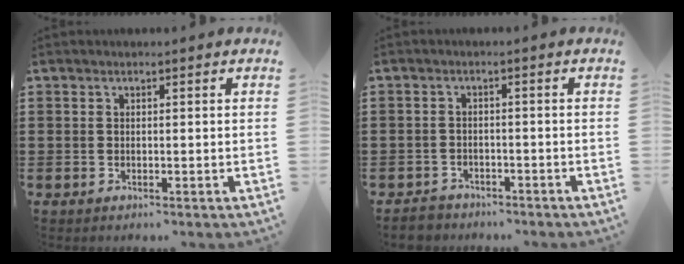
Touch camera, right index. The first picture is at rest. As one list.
[{"total": 2.1, "force": [-2.0, 0.7, -0.1], "torque": [-0.005, 0.004, -0.045]}]